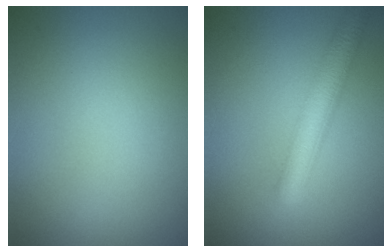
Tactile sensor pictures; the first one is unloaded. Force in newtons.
{"total": 4.4, "press": 4.4, "slide": 0.2}